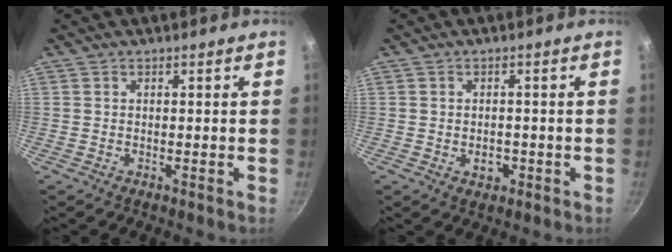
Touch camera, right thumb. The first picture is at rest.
{"total": 2.8, "force": [-0.9, 2.1, 1.7], "torque": [-0.016, 0.007, -0.009]}